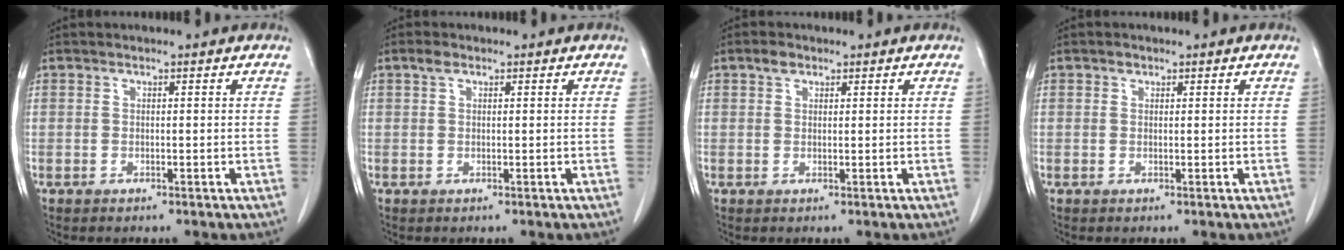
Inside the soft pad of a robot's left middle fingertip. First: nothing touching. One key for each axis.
{"total": 1.2, "fx": 0.7, "fy": 0.6, "fz": 0.7, "tx": -0.016, "ty": 0.009, "tz": 0.013}
{"total": 1.6, "fx": 1.0, "fy": 1.0, "fz": 0.7, "tx": -0.014, "ty": 0.005, "tz": 0.017}
{"total": 0.7, "fx": 0.4, "fy": 0.5, "fz": 0.2, "tx": -0.001, "ty": -0.002, "tz": 0.005}